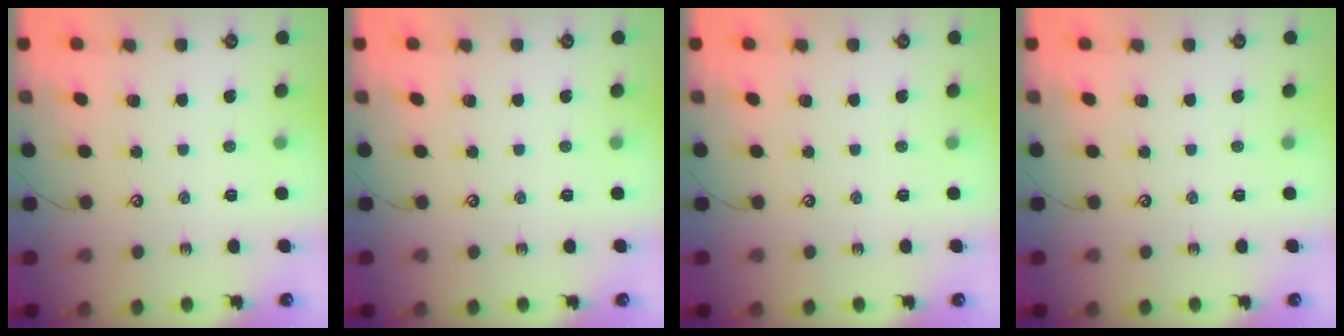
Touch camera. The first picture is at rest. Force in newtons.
{"total": 0.0}
{"total": 0.0}
{"total": 0.0}